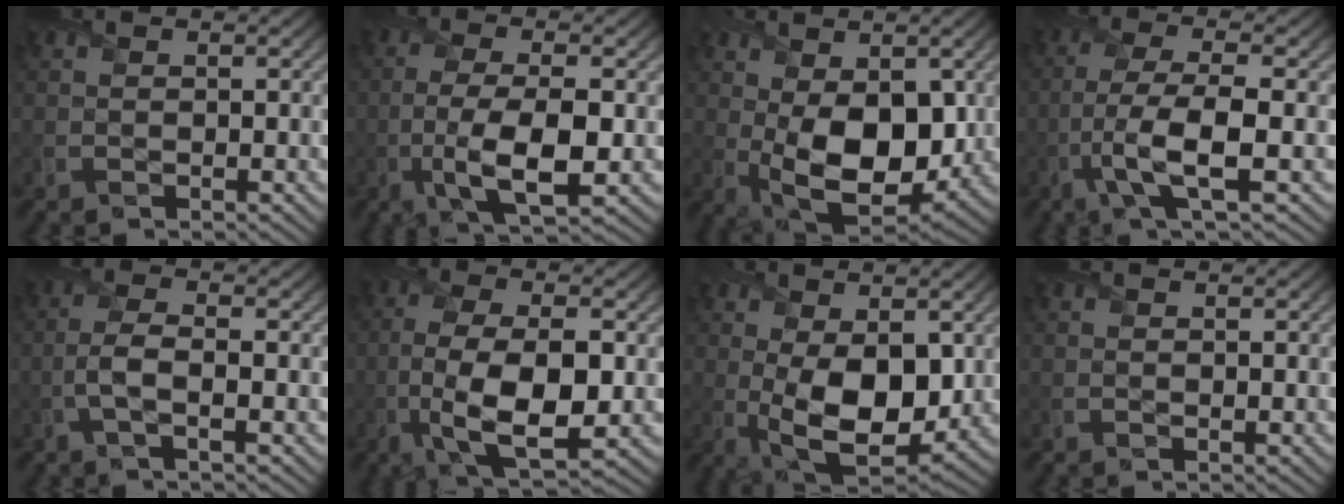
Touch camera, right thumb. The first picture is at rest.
{"total": 8.5, "force": [-2.2, 3.0, 7.6], "torque": [-0.154, -0.004, -0.040]}
{"total": 12.3, "force": [0.1, 7.1, 10.0], "torque": [-0.197, -0.016, 0.012]}
{"total": 7.4, "force": [-2.4, 1.7, 6.8], "torque": [-0.137, 0.009, -0.060]}
{"total": 3.6, "force": [-1.1, 1.0, 3.2], "torque": [-0.078, 0.005, -0.031]}
{"total": 11.2, "force": [-2.6, 4.6, 10.0], "torque": [-0.205, -0.008, -0.046]}
{"total": 10.8, "force": [-0.3, 5.9, 9.0], "torque": [-0.181, -0.016, 0.006]}
{"total": 0.0}